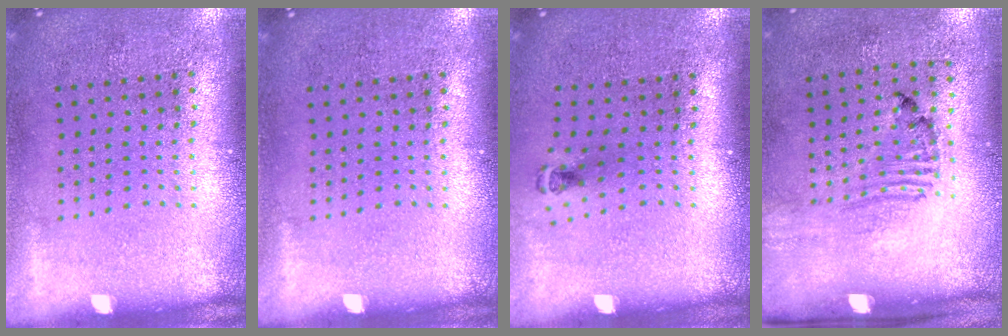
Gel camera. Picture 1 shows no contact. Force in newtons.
{"total": 0.0}
{"total": 0.5, "press": 0.4, "slide": 0.4}
{"total": 1.7, "press": 1.0, "slide": 1.3}